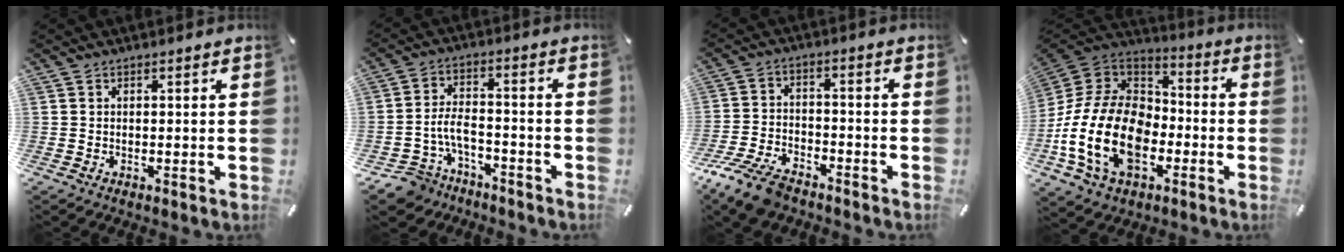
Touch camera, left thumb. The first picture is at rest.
{"total": 7.8, "force": [-4.9, 4.9, 3.6], "torque": [-0.081, 0.017, -0.097]}
{"total": 10.0, "force": [-7.7, 4.4, 4.6], "torque": [-0.100, 0.034, -0.148]}
{"total": 22.3, "force": [-7.5, 15.2, 14.5], "torque": [-0.324, 0.029, -0.124]}